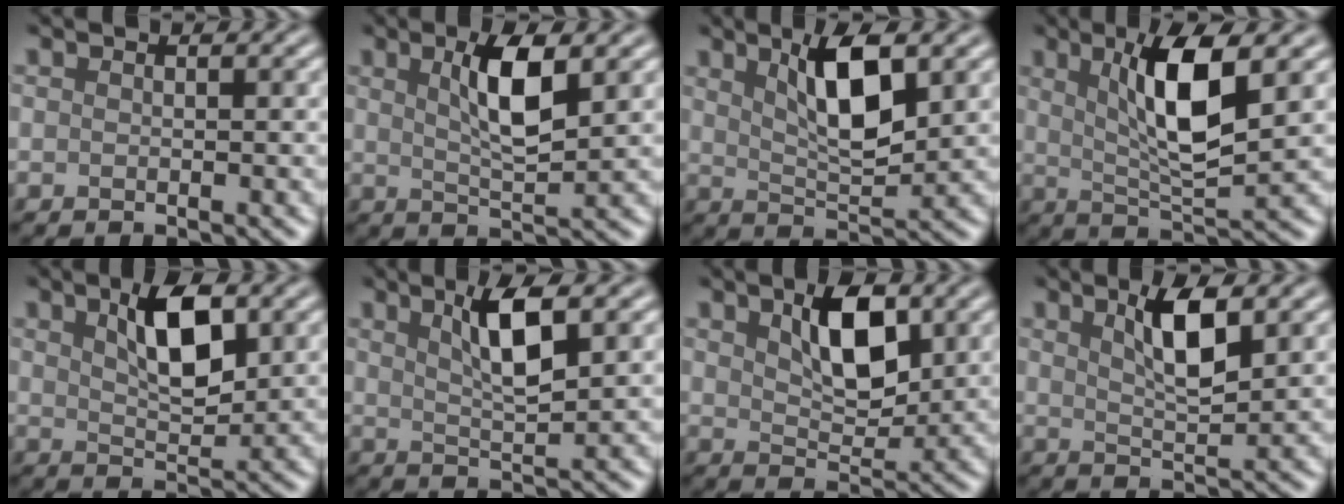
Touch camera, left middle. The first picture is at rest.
{"total": 4.3, "force": [1.2, 1.0, 4.0], "torque": [-0.075, -0.003, 0.027]}
{"total": 5.7, "force": [2.0, 1.8, 5.1], "torque": [-0.091, -0.005, 0.041]}
{"total": 6.8, "force": [1.7, 1.5, 6.4], "torque": [-0.110, -0.006, 0.040]}
{"total": 4.8, "force": [1.6, 1.9, 4.1], "torque": [-0.076, 0.001, 0.032]}
{"total": 4.2, "force": [1.5, 0.8, 3.8], "torque": [-0.072, -0.002, 0.034]}
{"total": 4.9, "force": [1.8, 2.3, 4.0], "torque": [-0.073, 0.000, 0.036]}
{"total": 3.9, "force": [1.5, 1.0, 3.5], "torque": [-0.064, -0.003, 0.032]}